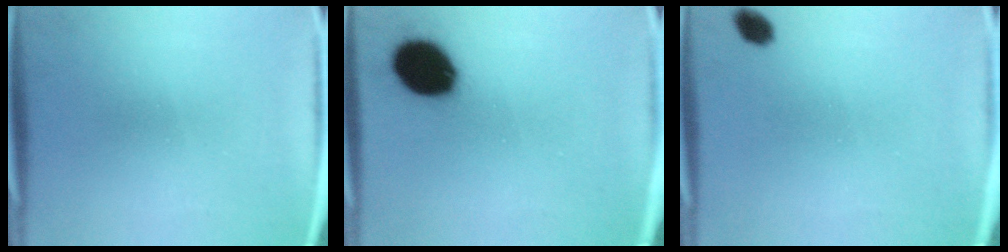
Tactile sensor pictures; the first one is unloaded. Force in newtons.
{"total": 14.8}
{"total": 2.5}